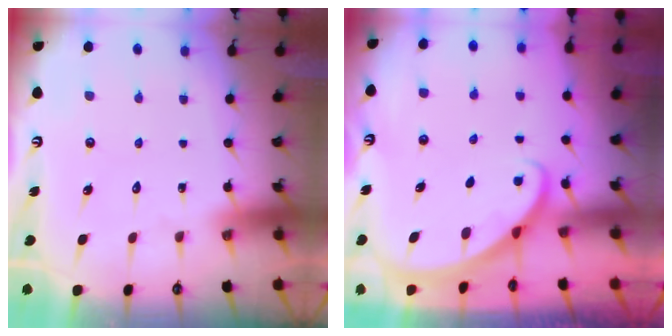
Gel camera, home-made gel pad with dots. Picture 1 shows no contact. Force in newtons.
{"total": 2.0, "press": 2.0, "slide": 0.1}